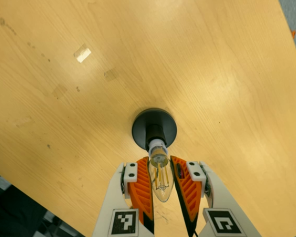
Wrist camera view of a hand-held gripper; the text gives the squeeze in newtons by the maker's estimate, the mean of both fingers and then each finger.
{"total": 13.5, "left": 12.9, "right": 14.1}